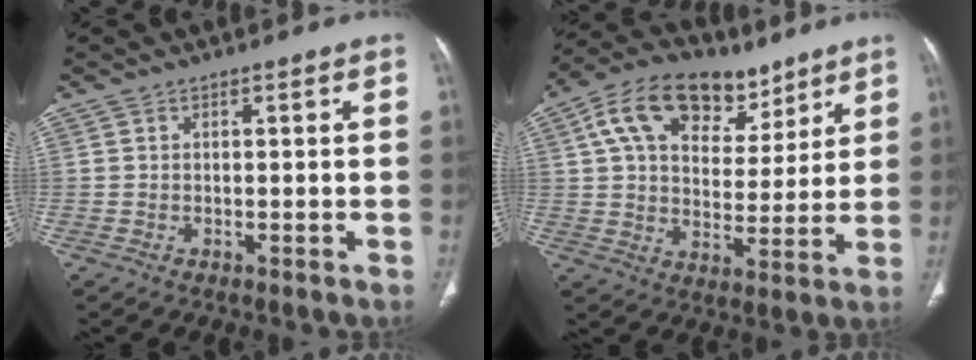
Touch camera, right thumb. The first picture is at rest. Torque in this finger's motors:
{"motor_torque": [0.26, 0.44, 0.08, 0.29, 0.34]}